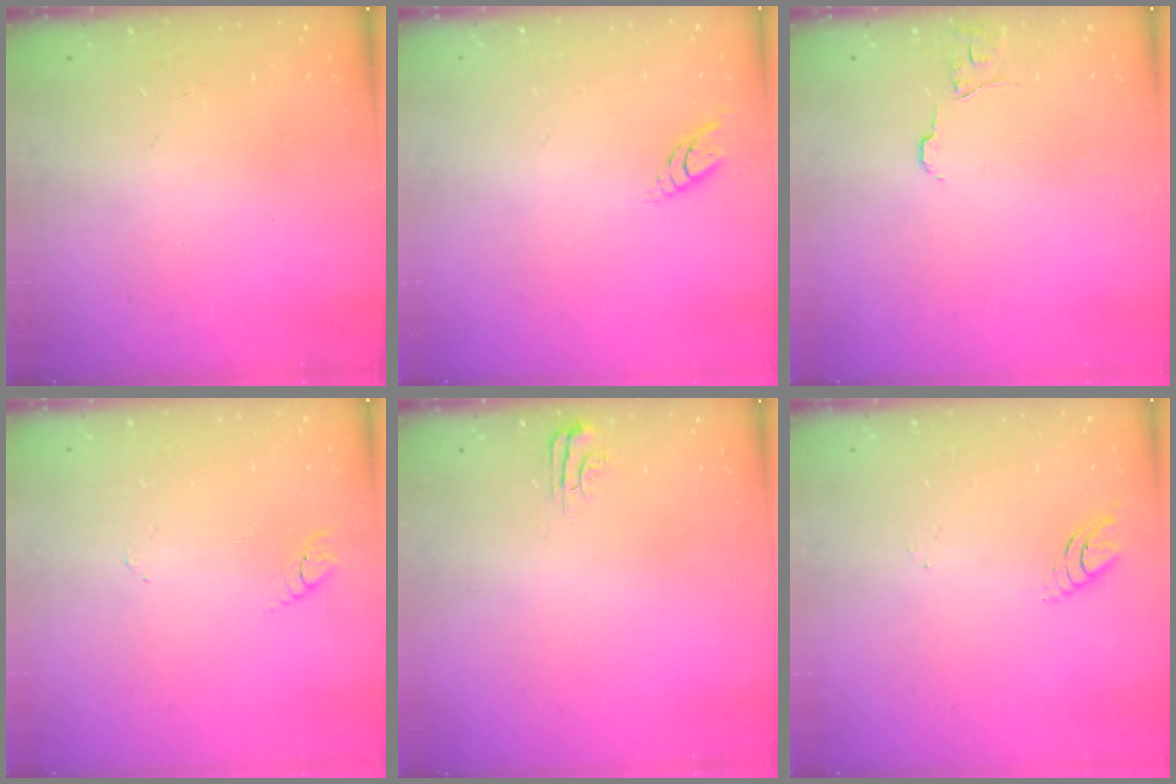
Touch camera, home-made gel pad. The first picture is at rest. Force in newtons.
{"total": 4.9, "press": 4.8, "slide": 0.6}
{"total": 6.1, "press": 6.1, "slide": 0.4}
{"total": 2.9, "press": 2.9, "slide": 0.3}
{"total": 4.0, "press": 4.0, "slide": 0.4}
{"total": 4.1, "press": 4.1, "slide": 0.1}